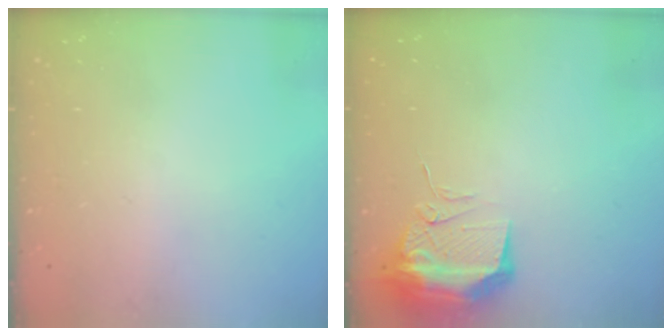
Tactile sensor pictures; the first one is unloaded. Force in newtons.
{"total": 11.4, "press": 11.2, "slide": 1.9}